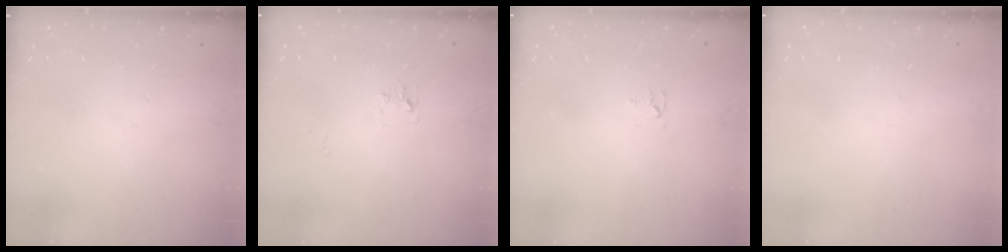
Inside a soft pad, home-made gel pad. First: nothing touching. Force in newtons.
{"total": 7.0, "press": 7.0, "slide": 0.5}
{"total": 3.7, "press": 3.7, "slide": 0.4}
{"total": 0.0}